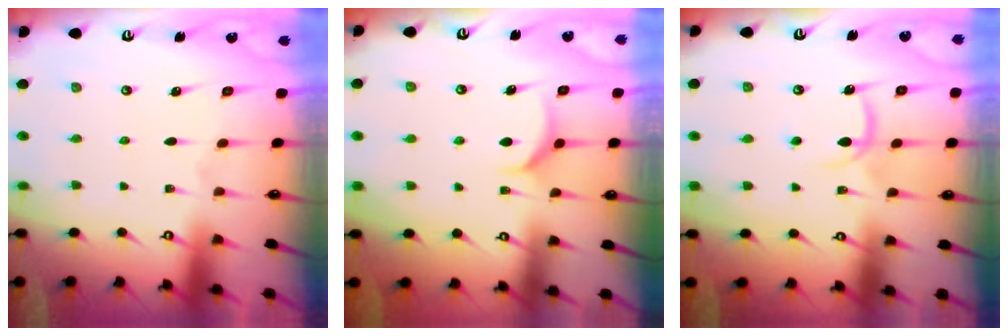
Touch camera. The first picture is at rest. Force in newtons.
{"total": 5.6, "press": 5.6, "slide": 0.6}
{"total": 6.9, "press": 6.8, "slide": 0.9}